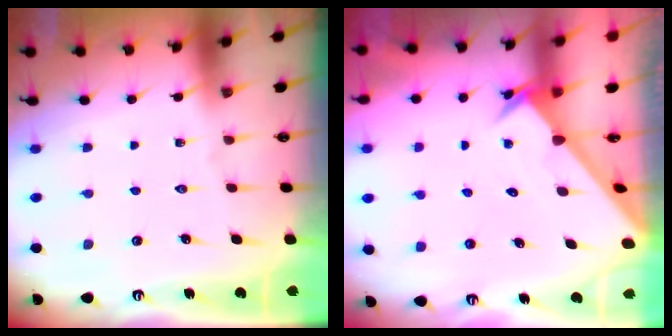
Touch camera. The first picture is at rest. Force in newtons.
{"total": 2.5, "press": 2.5, "slide": 0.2}